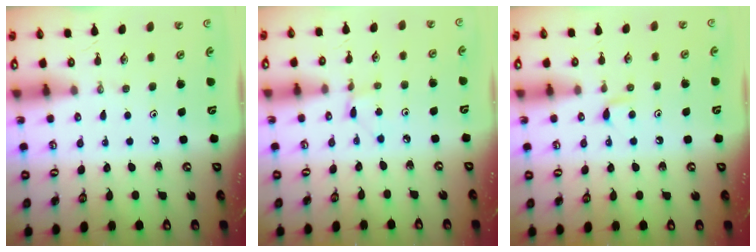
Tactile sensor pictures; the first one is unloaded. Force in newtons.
{"total": 1.4, "press": 1.4, "slide": 0.2}
{"total": 4.1, "press": 4.0, "slide": 0.7}